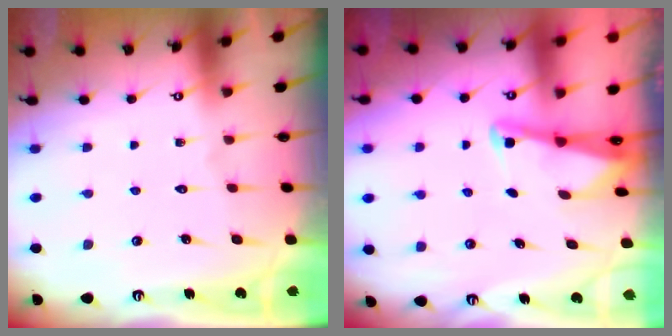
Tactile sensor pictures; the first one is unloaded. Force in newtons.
{"total": 2.3, "press": 2.3, "slide": 0.3}